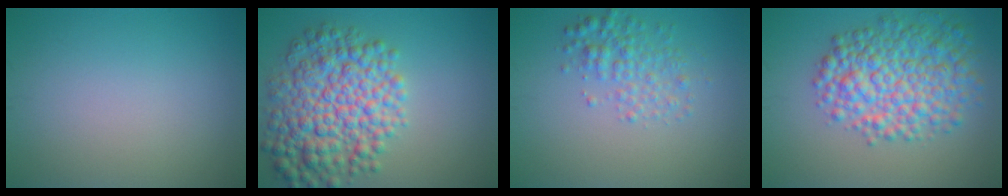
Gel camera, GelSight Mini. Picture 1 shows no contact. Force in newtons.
{"total": 8.8, "press": 8.8, "slide": 0.0}
{"total": 2.8, "press": 2.8, "slide": 0.1}
{"total": 7.7, "press": 7.7, "slide": 0.2}